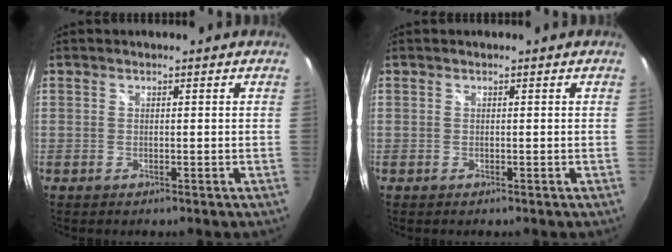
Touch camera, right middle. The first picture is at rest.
{"total": 0.0}